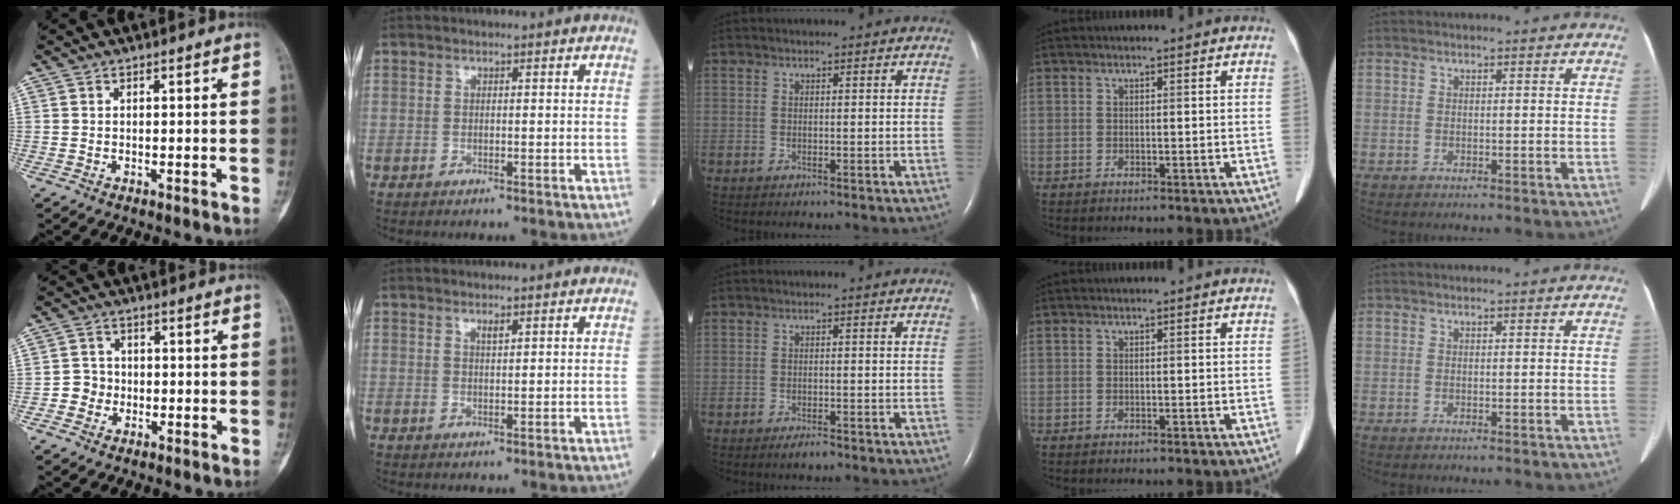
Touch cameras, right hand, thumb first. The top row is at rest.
{"thumb": {"total": 3.4, "force": [-1.0, 3.2, 0.7], "torque": [0.009, 0.011, -0.026]}, "index": {"total": 1.1, "force": [0.7, 0.2, 0.8], "torque": [-0.016, -0.002, 0.013]}, "middle": {"total": 1.5, "force": [-1.2, 0.4, 0.9], "torque": [-0.020, -0.003, -0.016]}}